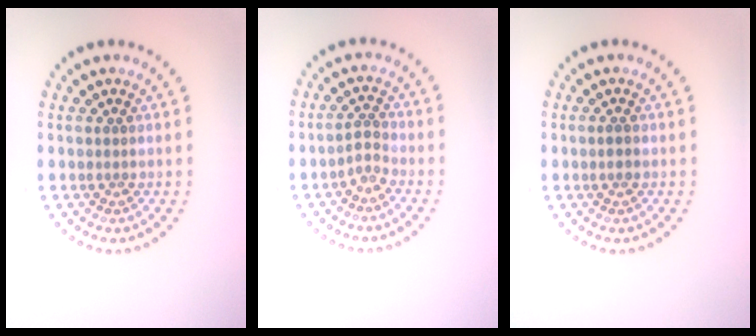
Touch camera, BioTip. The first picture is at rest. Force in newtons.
{"total": 1.5, "press": 0.9, "slide": 1.2}
{"total": 0.9, "press": 0.8, "slide": 0.3}